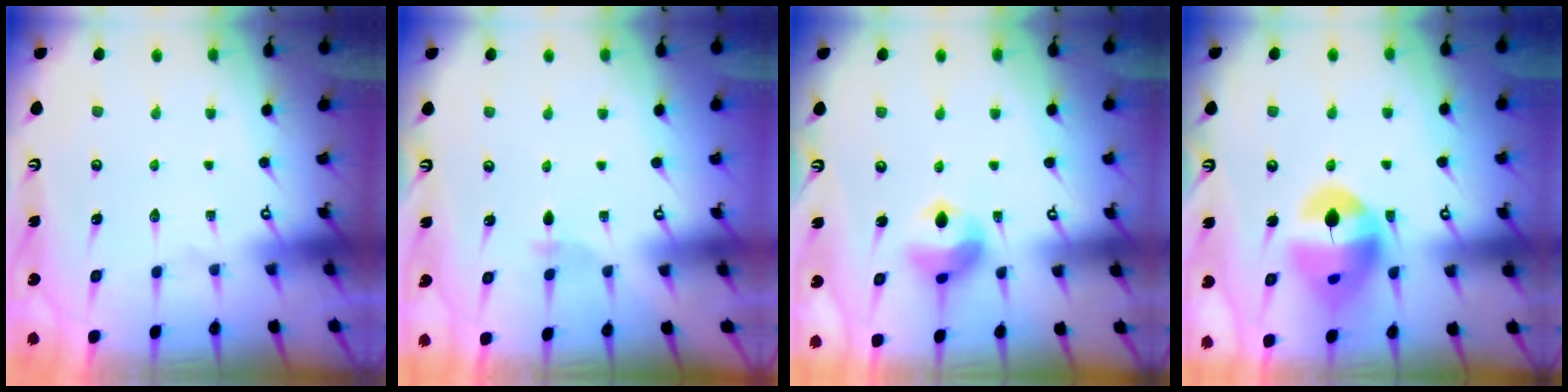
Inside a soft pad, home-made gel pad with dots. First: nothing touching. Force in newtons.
{"total": 2.8, "press": 2.7, "slide": 0.6}
{"total": 10.8, "press": 10.7, "slide": 1.4}
{"total": 14.0, "press": 13.9, "slide": 1.8}